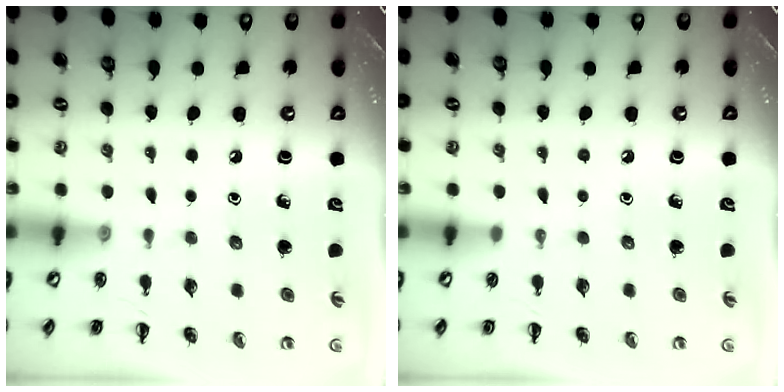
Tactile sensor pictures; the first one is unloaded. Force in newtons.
{"total": 0.0}